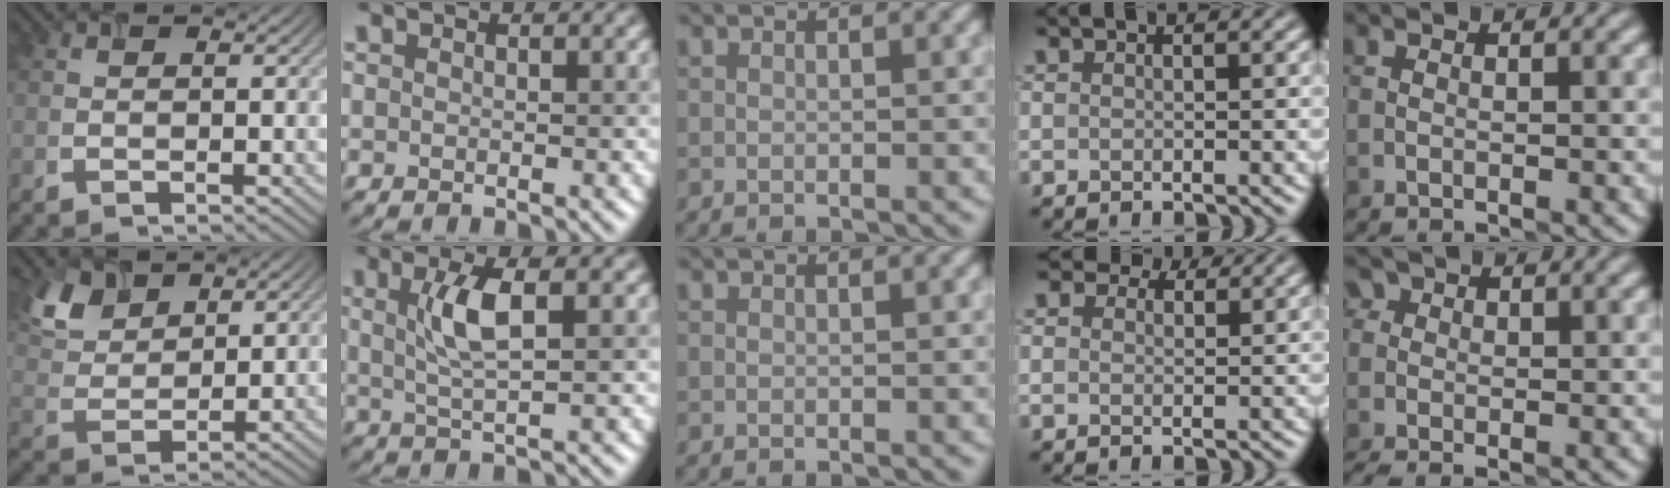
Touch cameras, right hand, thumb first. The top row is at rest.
{"thumb": {"total": 6.6, "force": [4.4, 3.5, 3.3], "torque": [-0.083, 0.001, 0.094]}, "index": {"total": 3.8, "force": [0.9, 0.8, 3.6], "torque": [-0.072, 0.004, 0.018]}, "ring": {"total": 3.1, "force": [2.6, 1.4, 1.1], "torque": [-0.023, -0.001, 0.028]}, "little": {"total": 2.4, "force": [-0.4, 2.0, 1.3], "torque": [-0.017, 0.013, -0.017]}}